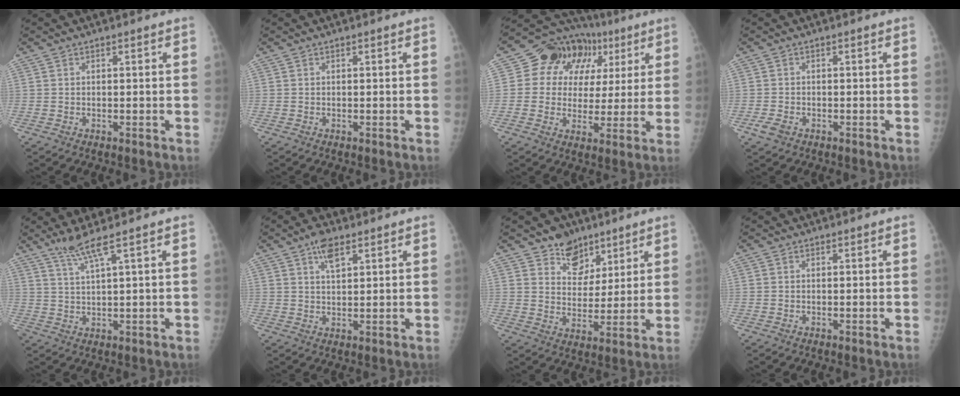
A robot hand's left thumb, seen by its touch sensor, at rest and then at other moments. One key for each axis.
{"total": 0.0}
{"total": 16.3, "fx": 5.5, "fy": 12.8, "fz": 8.4, "tx": -0.066, "ty": 0.024, "tz": 0.085}
{"total": 2.4, "fx": -1.2, "fy": 1.6, "fz": 1.3, "tx": -0.025, "ty": 0.000, "tz": -0.022}
{"total": 4.3, "fx": 3.0, "fy": -0.7, "fz": 2.9, "tx": -0.064, "ty": -0.014, "tz": 0.068}
{"total": 4.7, "fx": 2.7, "fy": 2.1, "fz": 3.2, "tx": -0.045, "ty": -0.011, "tz": 0.048}
{"total": 8.5, "fx": 5.9, "fy": 5.9, "fz": 1.5, "tx": 0.012, "ty": -0.039, "tz": 0.104}
{"total": 0.0}